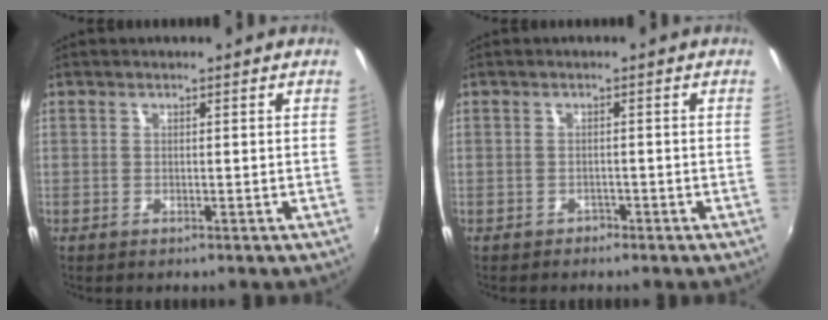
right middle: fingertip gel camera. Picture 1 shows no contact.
{"total": 1.6, "force": [-1.3, 0.9, 0.2], "torque": [-0.007, 0.000, -0.019]}